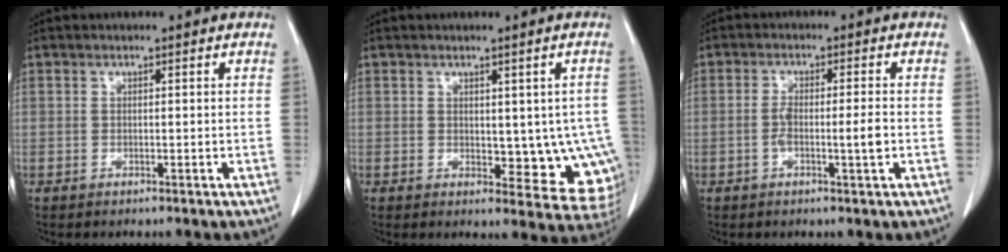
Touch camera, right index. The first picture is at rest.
{"total": 9.1, "force": [-0.2, 4.8, 7.7], "torque": [-0.066, -0.005, 0.008]}
{"total": 4.3, "force": [-1.0, 0.3, 4.2], "torque": [-0.079, 0.001, -0.017]}